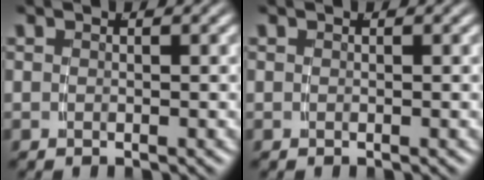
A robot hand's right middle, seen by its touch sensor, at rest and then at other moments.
{"total": 0.0}